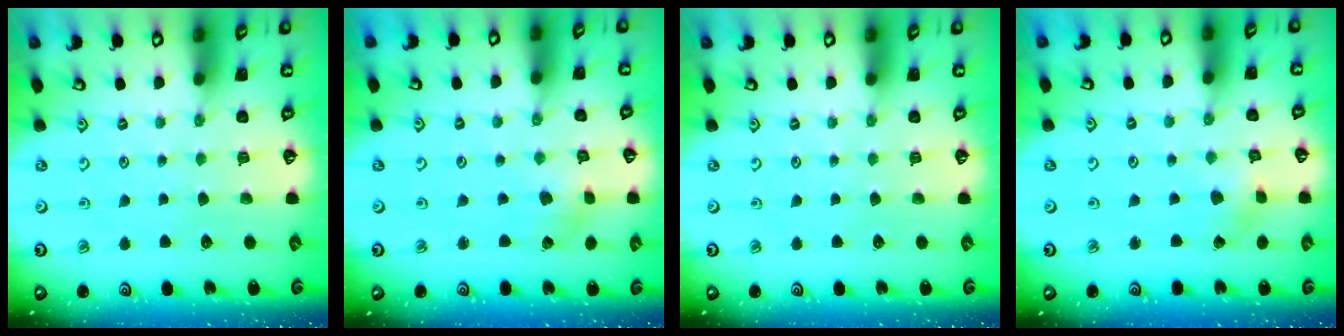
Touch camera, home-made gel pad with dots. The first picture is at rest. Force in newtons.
{"total": 2.6, "press": 2.6, "slide": 0.5}
{"total": 0.0}
{"total": 1.6, "press": 1.6, "slide": 0.1}